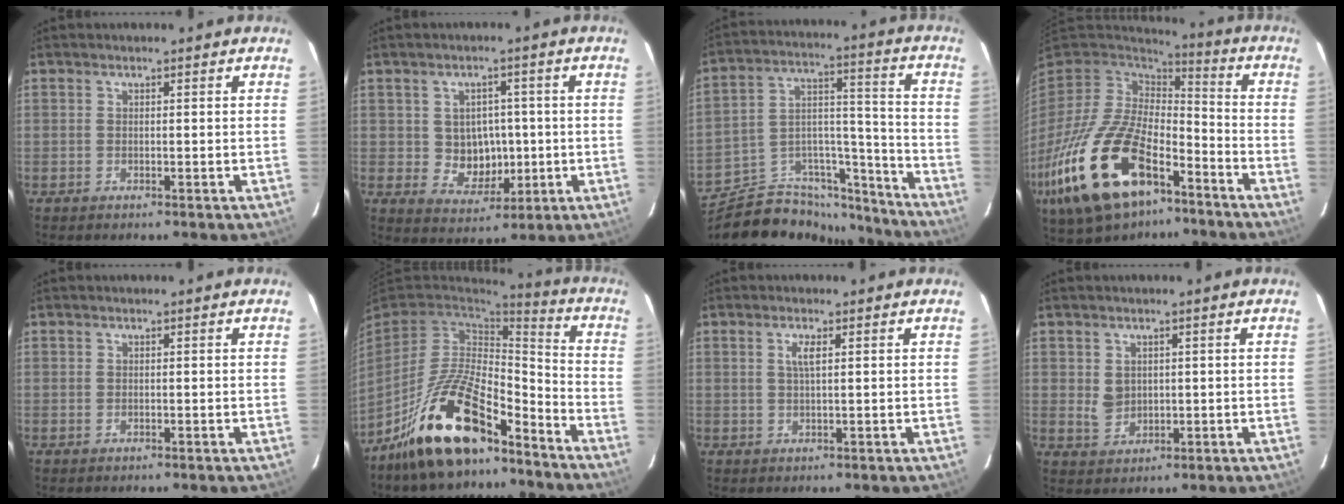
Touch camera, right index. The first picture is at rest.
{"total": 7.0, "force": [-0.1, 6.3, 2.8], "torque": [-0.057, 0.008, 0.015]}
{"total": 18.7, "force": [-15.4, 8.9, 5.8], "torque": [-0.101, 0.073, -0.225]}
{"total": 27.8, "force": [-14.3, 14.1, 19.3], "torque": [-0.418, -0.037, -0.243]}
{"total": 0.0}
{"total": 18.9, "force": [-12.9, 6.9, 11.9], "torque": [-0.238, 0.001, -0.230]}
{"total": 2.1, "force": [0.7, 0.3, 2.0], "torque": [-0.038, 0.002, 0.013]}
{"total": 3.5, "force": [0.5, 3.1, 1.5], "torque": [-0.026, 0.001, 0.018]}